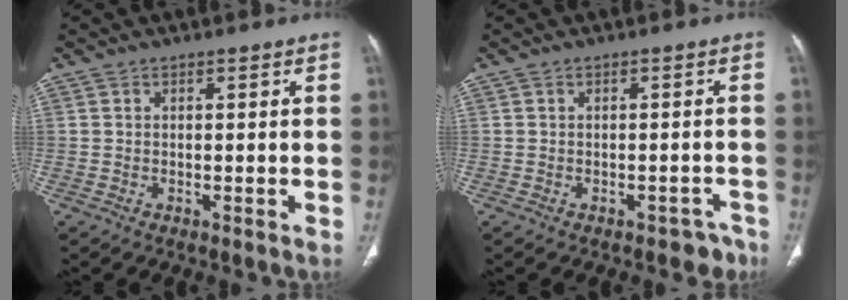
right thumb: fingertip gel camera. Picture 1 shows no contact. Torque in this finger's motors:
{"motor_torque": [0.40, -0.20, 0.32, -0.66, 0.05]}